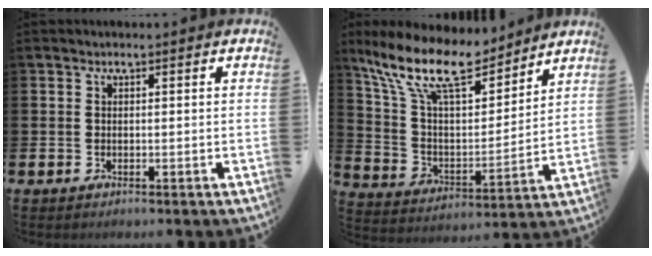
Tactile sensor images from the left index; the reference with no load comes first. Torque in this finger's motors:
{"motor_torque": [0.83, -1.30, 1.05, 0.21]}